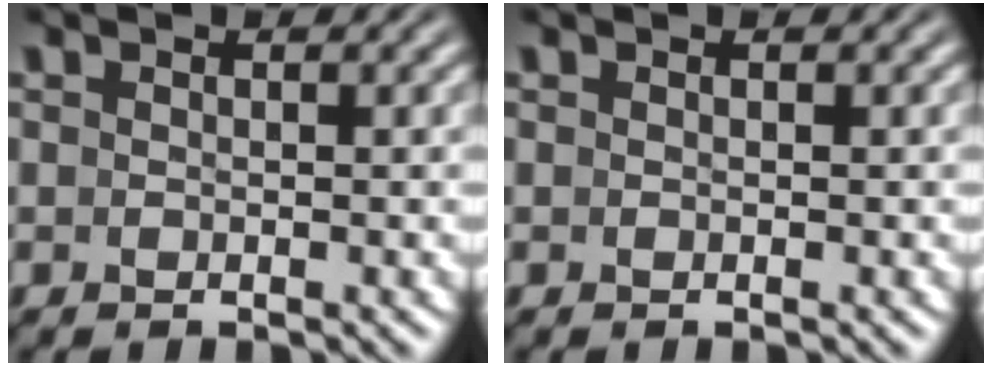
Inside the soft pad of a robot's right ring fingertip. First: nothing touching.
{"total": 0.0}